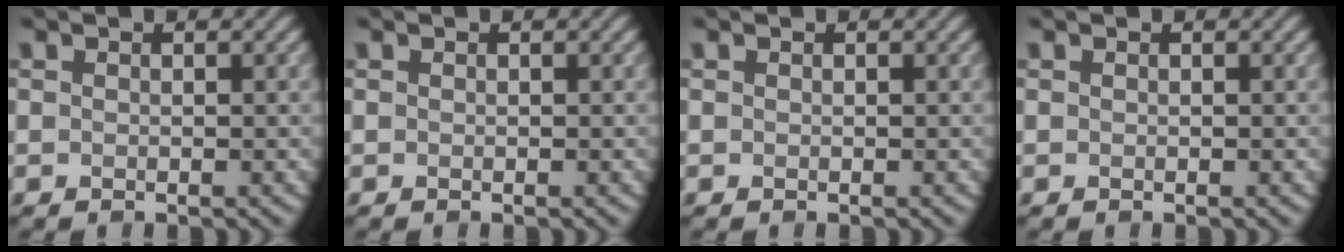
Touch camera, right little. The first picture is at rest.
{"total": 0.0}
{"total": 0.0}
{"total": 0.0}